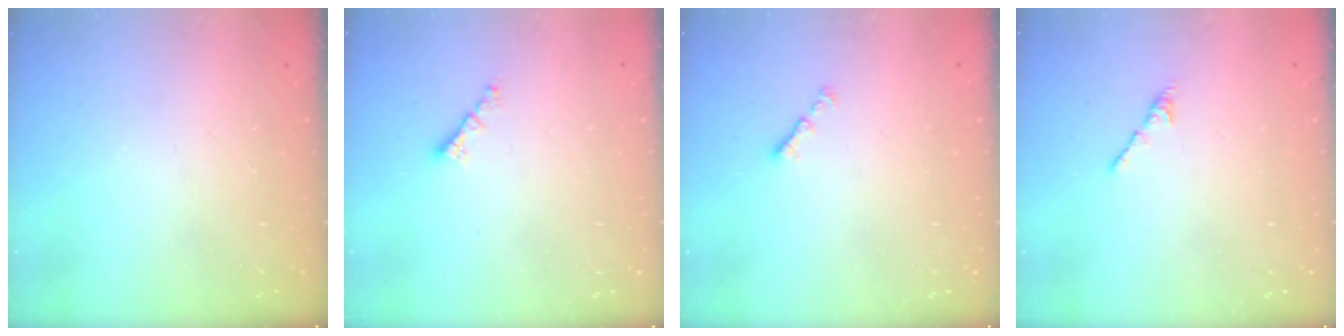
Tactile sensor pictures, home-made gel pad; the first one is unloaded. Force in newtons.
{"total": 1.8, "press": 1.8, "slide": 0.2}
{"total": 1.3, "press": 1.2, "slide": 0.5}
{"total": 2.7, "press": 2.7, "slide": 0.7}